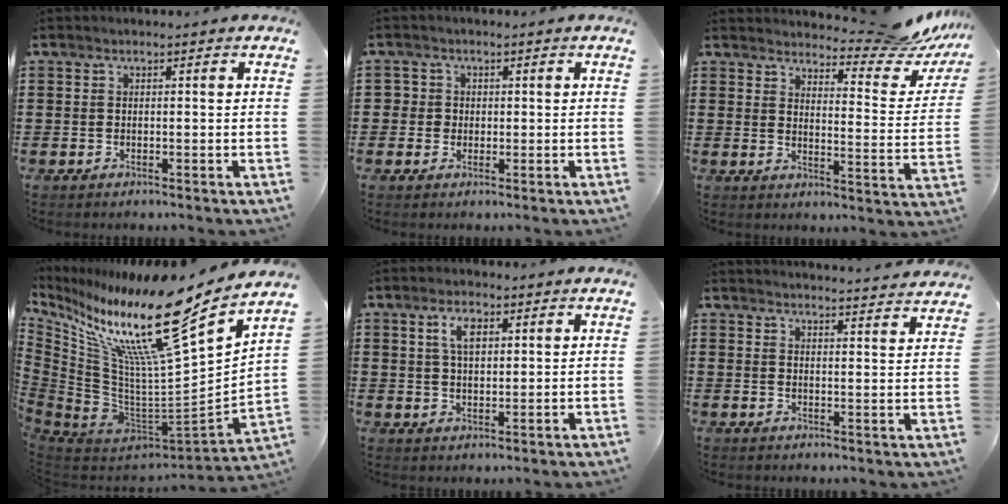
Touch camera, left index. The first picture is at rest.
{"total": 2.3, "force": [0.2, 2.2, 0.3], "torque": [-0.018, 0.009, 0.001]}
{"total": 8.4, "force": [7.8, 1.0, 3.2], "torque": [-0.044, -0.059, 0.133]}
{"total": 18.8, "force": [13.1, 2.2, 13.4], "torque": [-0.229, -0.104, 0.200]}
{"total": 4.4, "force": [1.9, 2.1, 3.3], "torque": [-0.066, 0.007, 0.032]}
{"total": 3.4, "force": [3.3, -0.7, 0.0], "torque": [-0.004, -0.024, 0.057]}